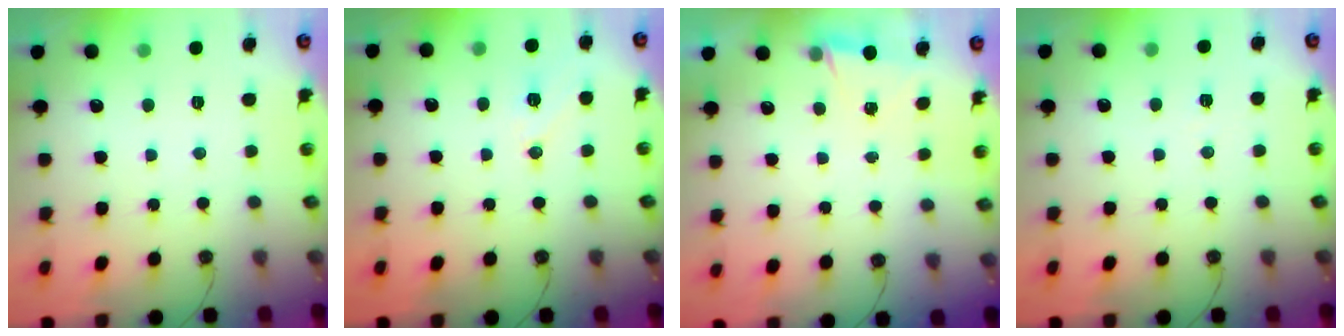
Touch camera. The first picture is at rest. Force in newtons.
{"total": 9.3, "press": 9.1, "slide": 1.9}
{"total": 1.3, "press": 0.7, "slide": 1.1}
{"total": 3.3, "press": 3.0, "slide": 1.5}